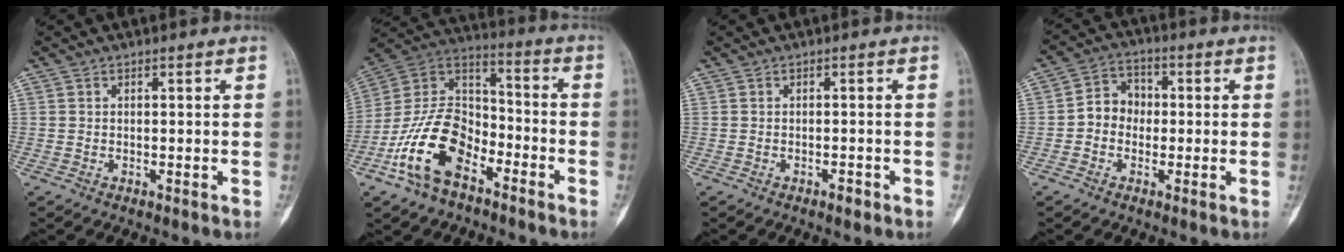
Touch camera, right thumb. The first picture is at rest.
{"total": 17.4, "force": [-8.9, 10.1, 11.1], "torque": [-0.200, 0.071, -0.173]}
{"total": 1.4, "force": [-1.0, 0.5, 0.9], "torque": [-0.017, 0.004, -0.016]}
{"total": 6.2, "force": [-0.8, 5.3, 3.1], "torque": [-0.028, 0.024, -0.029]}